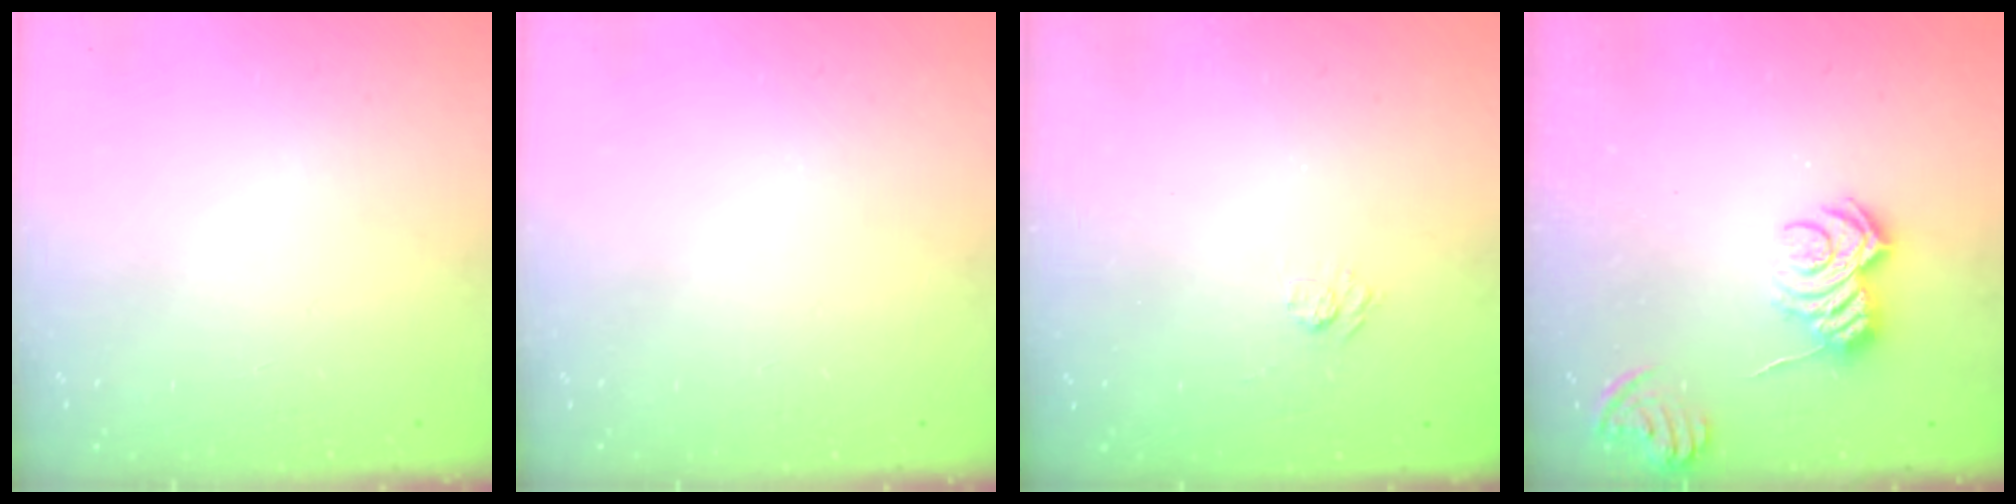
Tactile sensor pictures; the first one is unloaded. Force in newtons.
{"total": 0.0}
{"total": 3.9, "press": 3.6, "slide": 1.4}
{"total": 7.8, "press": 7.7, "slide": 0.9}